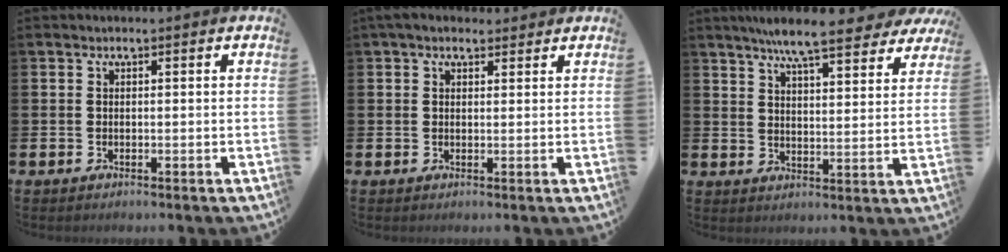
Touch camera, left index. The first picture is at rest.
{"total": 2.6, "force": [2.1, 1.3, 0.8], "torque": [-0.014, 0.000, 0.037]}
{"total": 8.6, "force": [7.7, 1.0, 3.7], "torque": [-0.075, -0.039, 0.133]}